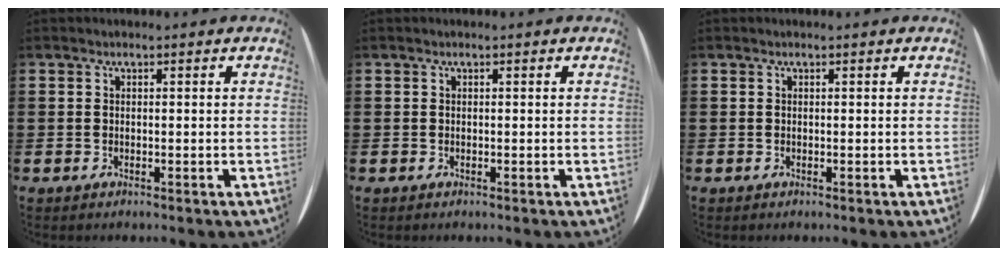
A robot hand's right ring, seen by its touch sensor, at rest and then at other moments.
{"total": 0.0}
{"total": 0.0}